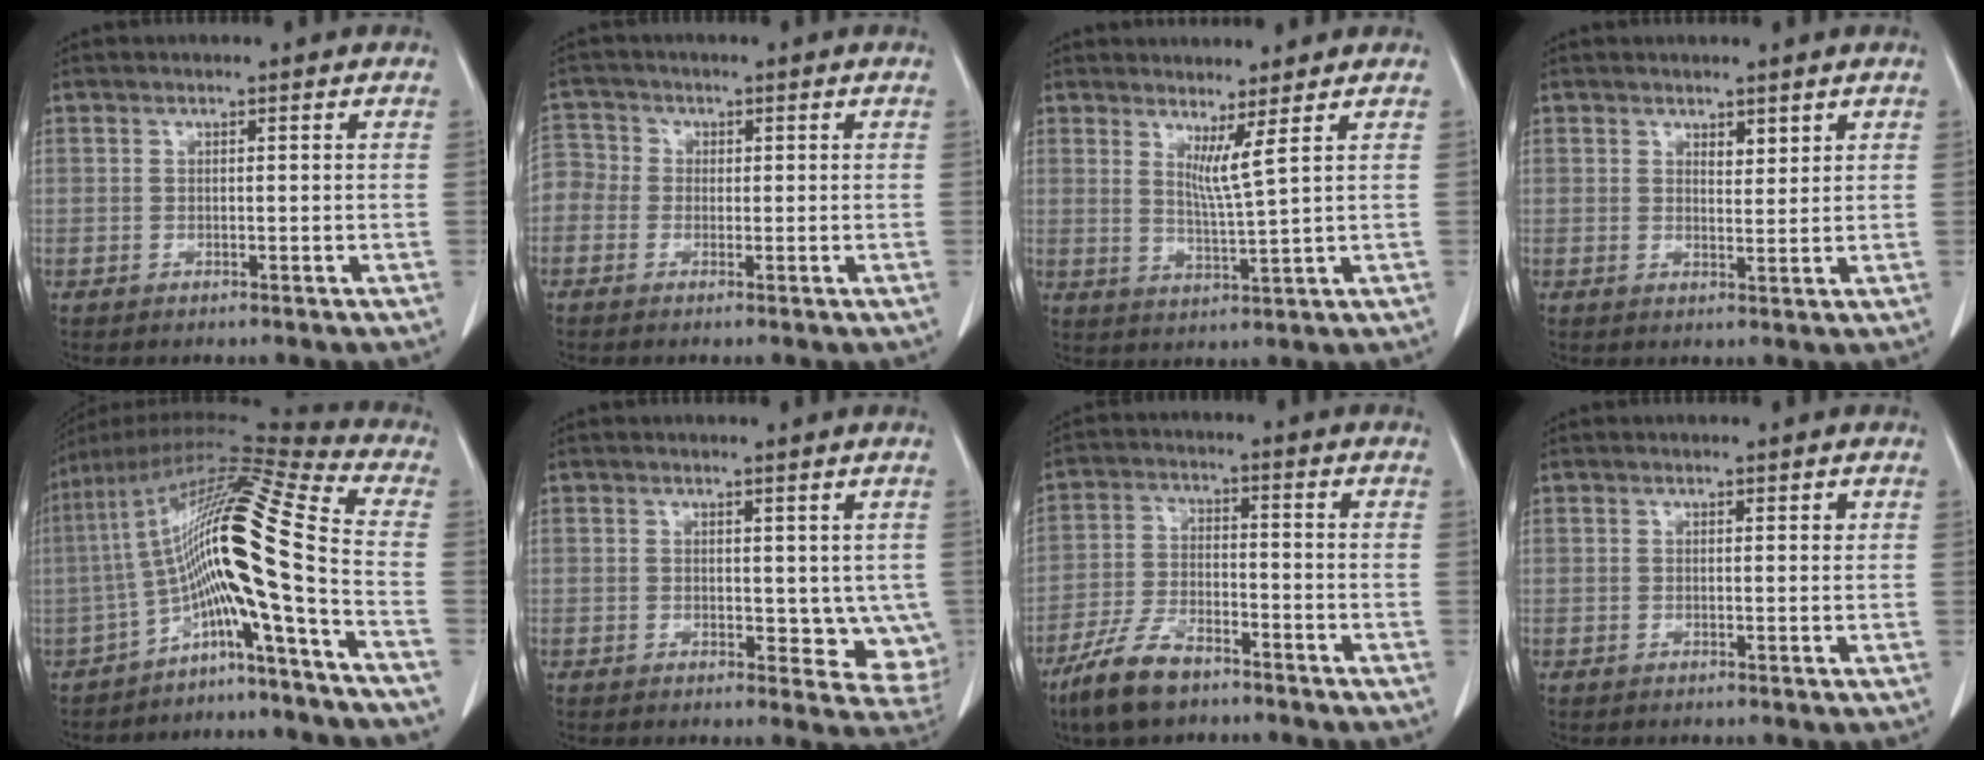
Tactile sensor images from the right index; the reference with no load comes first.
{"total": 5.7, "force": [-1.0, 5.4, 1.5], "torque": [-0.049, 0.023, -0.026]}
{"total": 3.6, "force": [2.0, -1.1, 2.8], "torque": [-0.052, -0.023, 0.040]}
{"total": 1.9, "force": [1.3, 0.8, 1.0], "torque": [-0.015, -0.005, 0.024]}
{"total": 16.9, "force": [-5.1, -0.9, 16.1], "torque": [-0.287, 0.038, -0.095]}
{"total": 6.7, "force": [0.2, 4.3, 5.2], "torque": [-0.043, -0.013, 0.005]}
{"total": 8.9, "force": [-6.6, 3.0, 5.1], "torque": [-0.114, -0.013, -0.128]}
{"total": 0.6, "force": [0.2, 0.3, 0.5], "torque": [-0.005, 0.001, 0.001]}